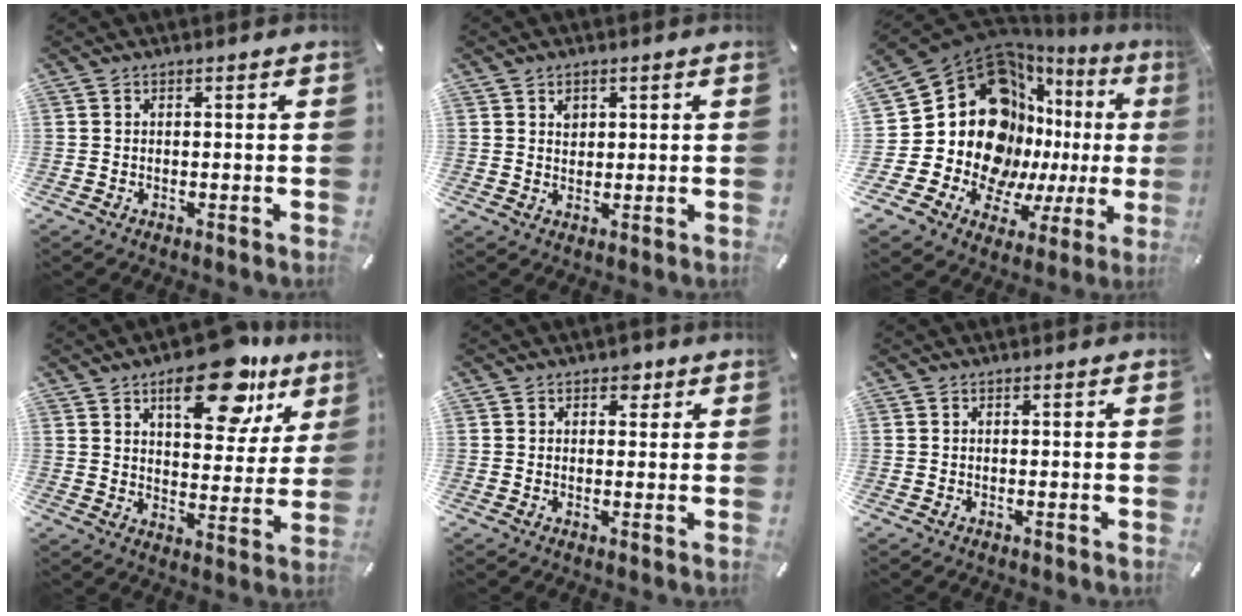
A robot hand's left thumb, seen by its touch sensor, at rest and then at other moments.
{"total": 2.4, "force": [0.9, 2.0, 0.7], "torque": [0.000, -0.004, 0.014]}
{"total": 26.0, "force": [4.1, 19.0, 17.2], "torque": [-0.302, -0.086, 0.107]}
{"total": 18.9, "force": [11.2, 9.0, 12.3], "torque": [-0.160, -0.057, 0.181]}
{"total": 3.0, "force": [1.3, 2.3, 1.3], "torque": [0.003, -0.005, 0.016]}
{"total": 0.0}